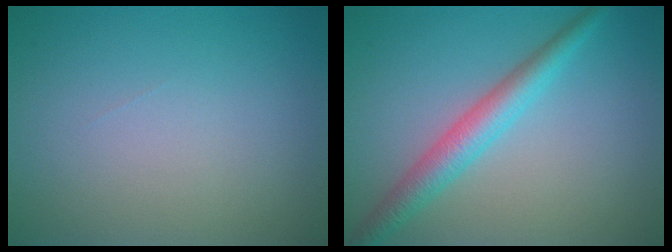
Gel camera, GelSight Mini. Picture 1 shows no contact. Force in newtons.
{"total": 3.7, "press": 3.7, "slide": 0.1}